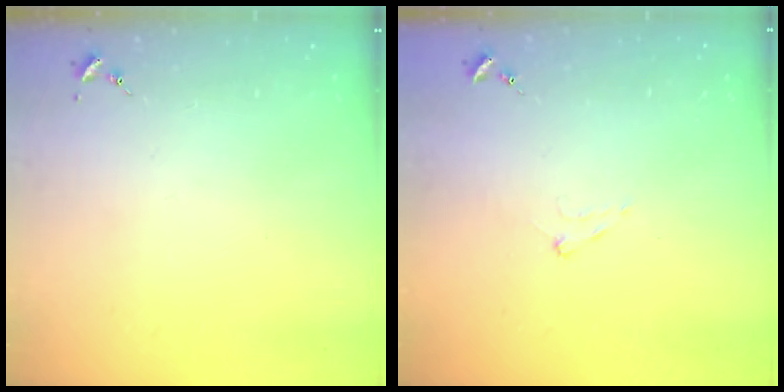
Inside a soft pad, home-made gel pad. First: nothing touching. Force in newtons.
{"total": 6.0, "press": 6.0, "slide": 0.6}